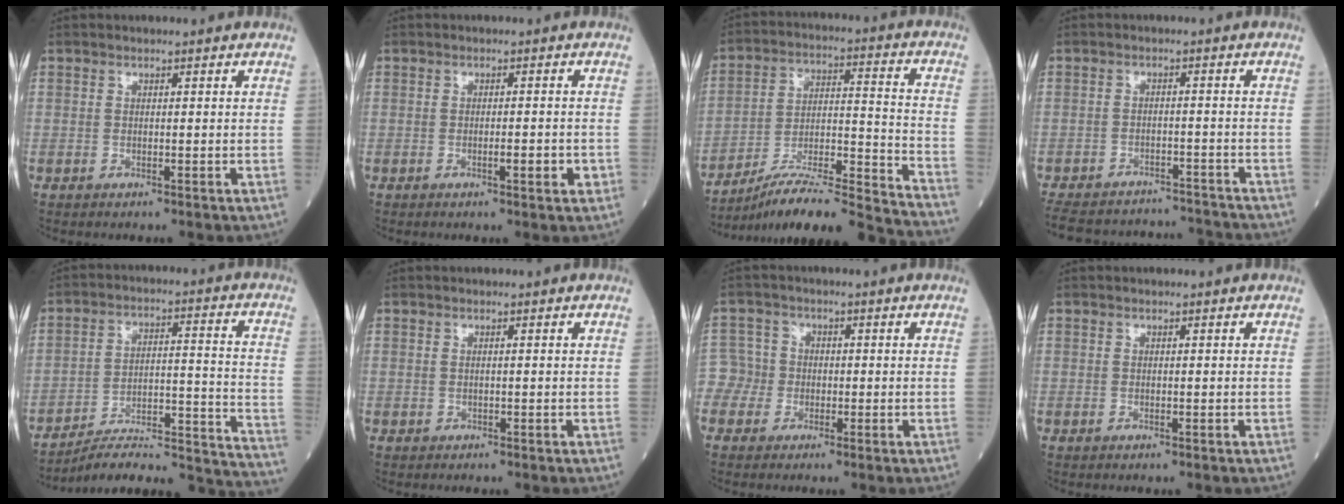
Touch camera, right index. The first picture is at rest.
{"total": 2.8, "force": [-0.8, 0.6, 2.6], "torque": [-0.040, -0.001, -0.011]}
{"total": 22.5, "force": [-20.9, -1.1, 8.4], "torque": [-0.104, 0.000, -0.321]}
{"total": 16.1, "force": [-15.1, 4.2, 3.6], "torque": [-0.086, 0.012, -0.201]}
{"total": 22.7, "force": [-21.7, 0.4, 6.9], "torque": [-0.030, 0.025, -0.303]}
{"total": 0.0}
{"total": 3.9, "force": [-1.1, 3.7, 0.3], "torque": [0.005, 0.015, -0.028]}
{"total": 0.0}